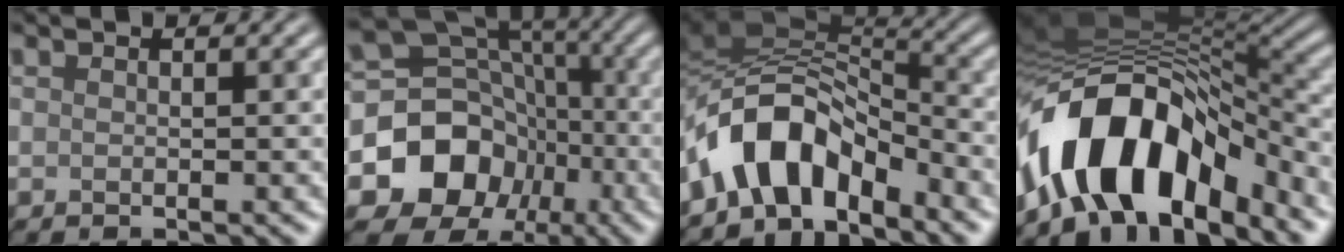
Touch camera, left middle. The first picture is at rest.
{"total": 11.9, "force": [-3.5, 10.2, 5.1], "torque": [-0.097, -0.005, -0.077]}
{"total": 8.1, "force": [-4.0, 4.4, 5.5], "torque": [-0.079, 0.017, -0.080]}
{"total": 12.3, "force": [-6.5, 6.2, 8.4], "torque": [-0.133, 0.007, -0.116]}